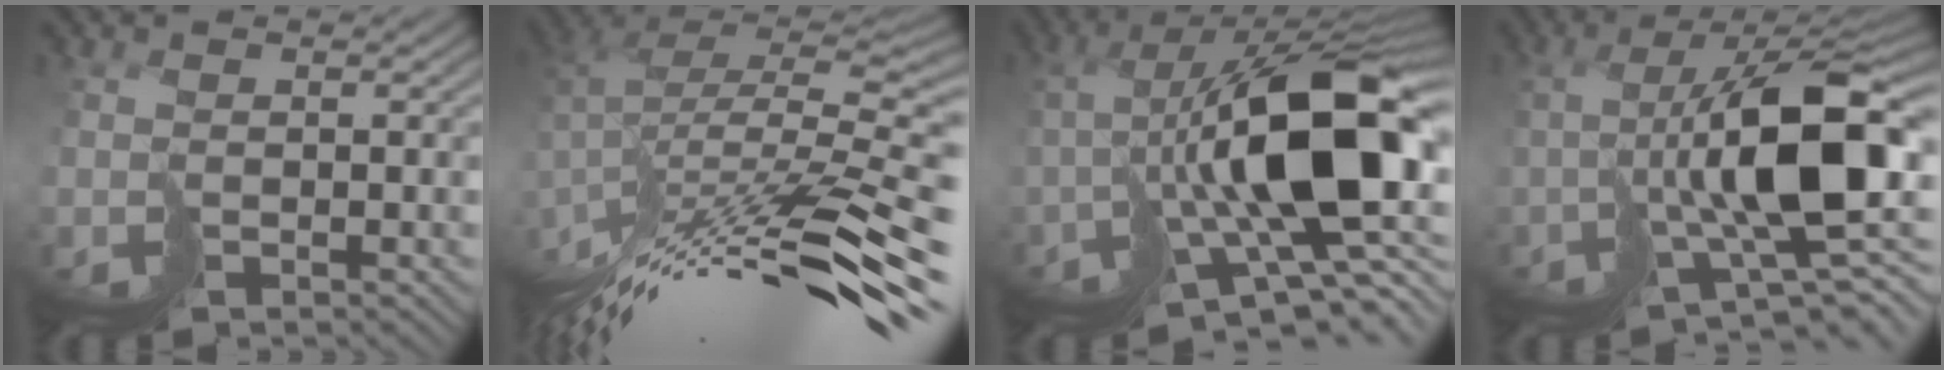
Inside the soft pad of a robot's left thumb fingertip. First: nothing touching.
{"total": 14.0, "force": [-7.3, 3.5, 11.4], "torque": [-0.236, 0.019, -0.126]}
{"total": 17.2, "force": [-1.4, 6.9, 15.7], "torque": [-0.265, -0.003, -0.014]}
{"total": 13.7, "force": [0.0, 4.6, 12.9], "torque": [-0.209, 0.006, 0.003]}